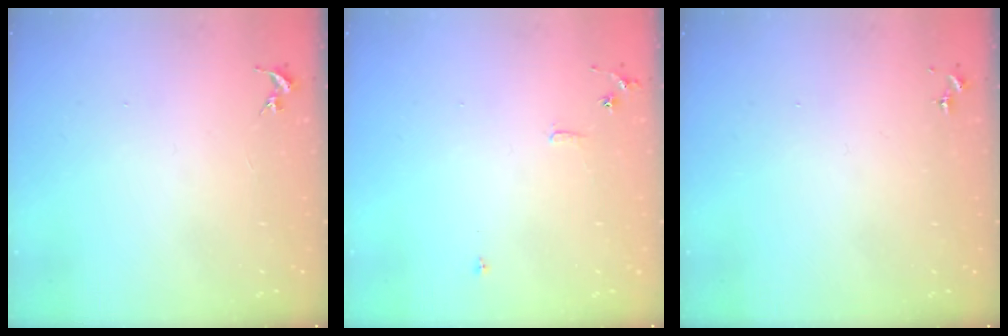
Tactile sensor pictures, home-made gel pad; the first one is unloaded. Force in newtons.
{"total": 5.6, "press": 5.6, "slide": 0.6}
{"total": 0.0}